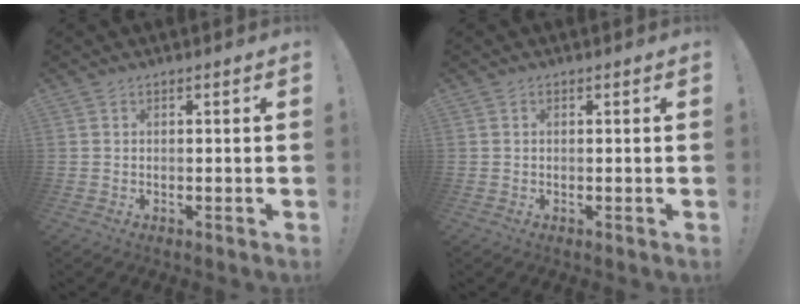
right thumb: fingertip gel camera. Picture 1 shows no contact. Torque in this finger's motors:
{"motor_torque": [-0.19, 0.12, 0.15, -0.07, -0.01]}